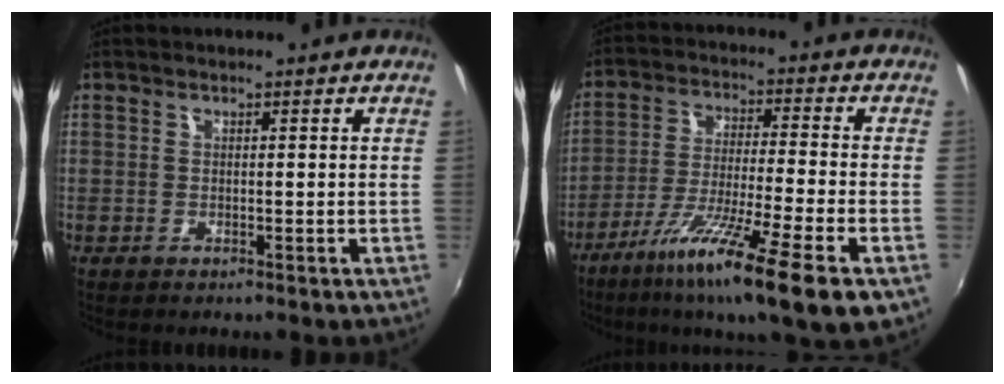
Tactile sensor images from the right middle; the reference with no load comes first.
{"total": 16.6, "force": [-9.2, 0.8, 13.8], "torque": [-0.251, -0.047, -0.160]}